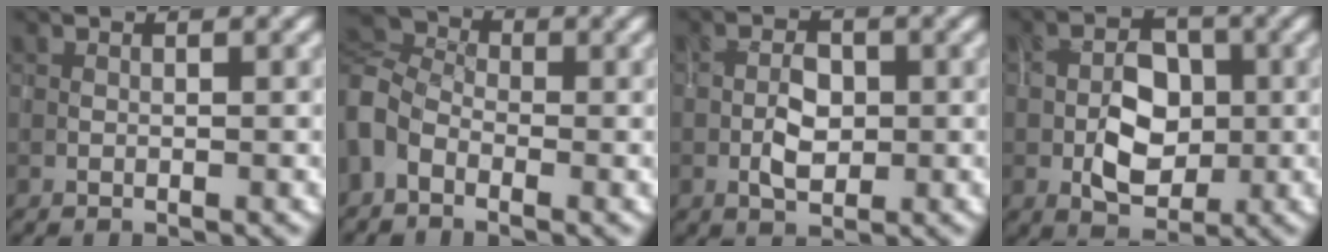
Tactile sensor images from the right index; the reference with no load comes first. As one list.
[{"total": 4.3, "force": [-1.0, 3.1, 2.8], "torque": [-0.063, 0.008, -0.042]}, {"total": 3.2, "force": [-0.5, 1.9, 2.5], "torque": [-0.044, 0.002, -0.011]}, {"total": 5.7, "force": [-0.7, 3.8, 4.2], "torque": [-0.071, -0.003, -0.014]}]